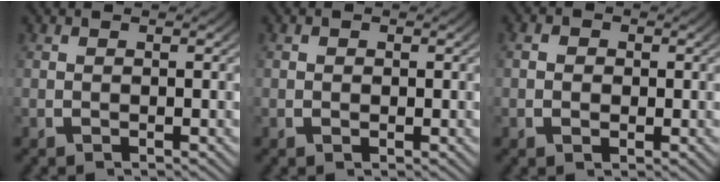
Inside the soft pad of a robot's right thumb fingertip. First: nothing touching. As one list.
[{"total": 0.7, "force": [0.0, 0.7, 0.3], "torque": [-0.003, -0.005, -0.001]}, {"total": 1.9, "force": [0.0, 1.7, 0.9], "torque": [-0.011, -0.003, -0.004]}]